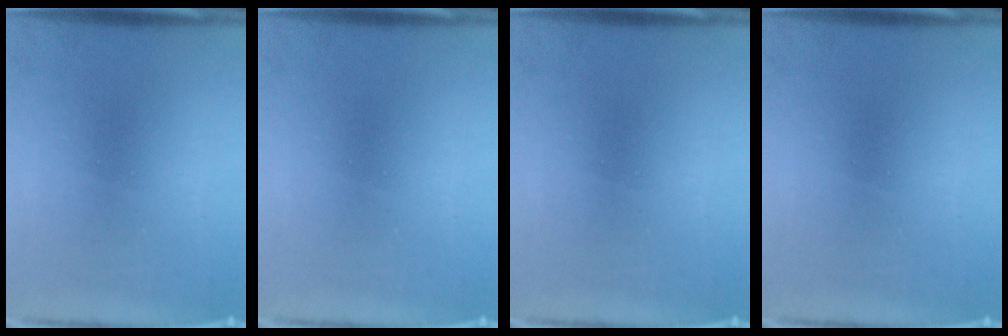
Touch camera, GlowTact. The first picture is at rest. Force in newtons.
{"total": 0.0}
{"total": 0.0}
{"total": 0.0}